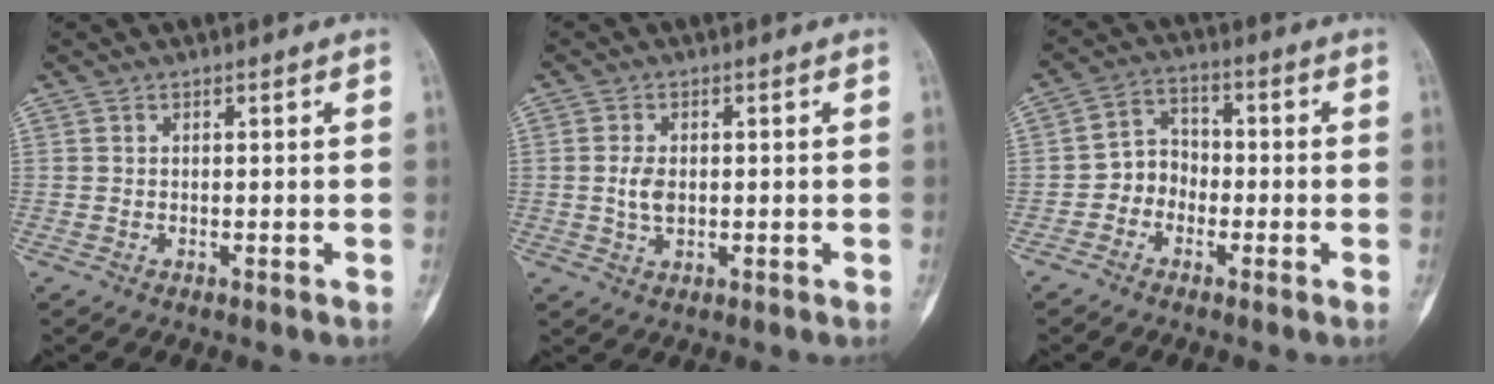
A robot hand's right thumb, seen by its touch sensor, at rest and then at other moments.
{"total": 3.3, "force": [0.0, 2.0, 2.6], "torque": [-0.050, -0.001, 0.002]}
{"total": 5.4, "force": [-2.0, 4.6, 2.0], "torque": [-0.004, 0.027, -0.050]}